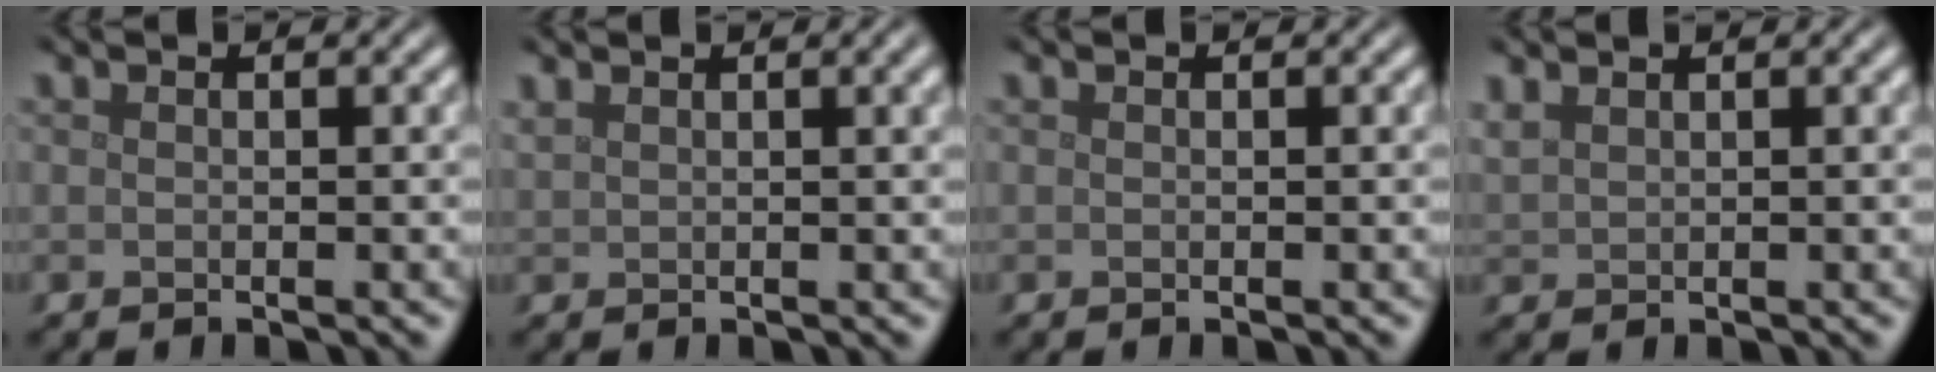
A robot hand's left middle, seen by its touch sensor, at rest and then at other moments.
{"total": 3.4, "force": [2.2, 1.2, 2.3], "torque": [-0.033, 0.009, 0.038]}
{"total": 0.0}
{"total": 2.1, "force": [1.6, 0.6, 1.1], "torque": [-0.024, 0.008, 0.037]}